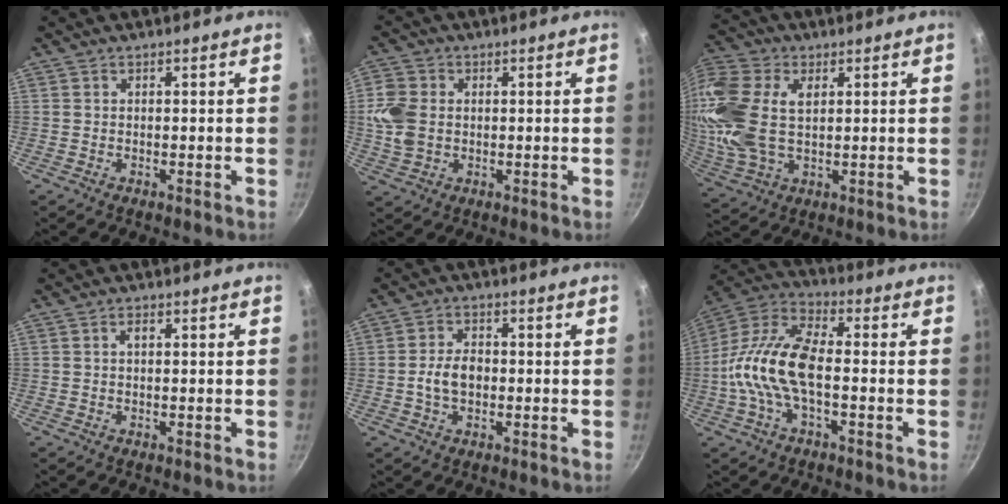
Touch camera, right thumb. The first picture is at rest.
{"total": 7.7, "force": [0.5, 5.9, 4.9], "torque": [-0.095, 0.003, 0.009]}
{"total": 18.9, "force": [3.4, 11.8, 14.3], "torque": [-0.316, 0.000, 0.063]}
{"total": 1.4, "force": [0.3, 0.6, 1.2], "torque": [-0.025, 0.004, 0.004]}
{"total": 5.7, "force": [-0.8, 3.8, 4.2], "torque": [-0.066, 0.016, -0.017]}
{"total": 15.2, "force": [-2.2, 7.0, 13.4], "torque": [-0.259, 0.039, -0.060]}